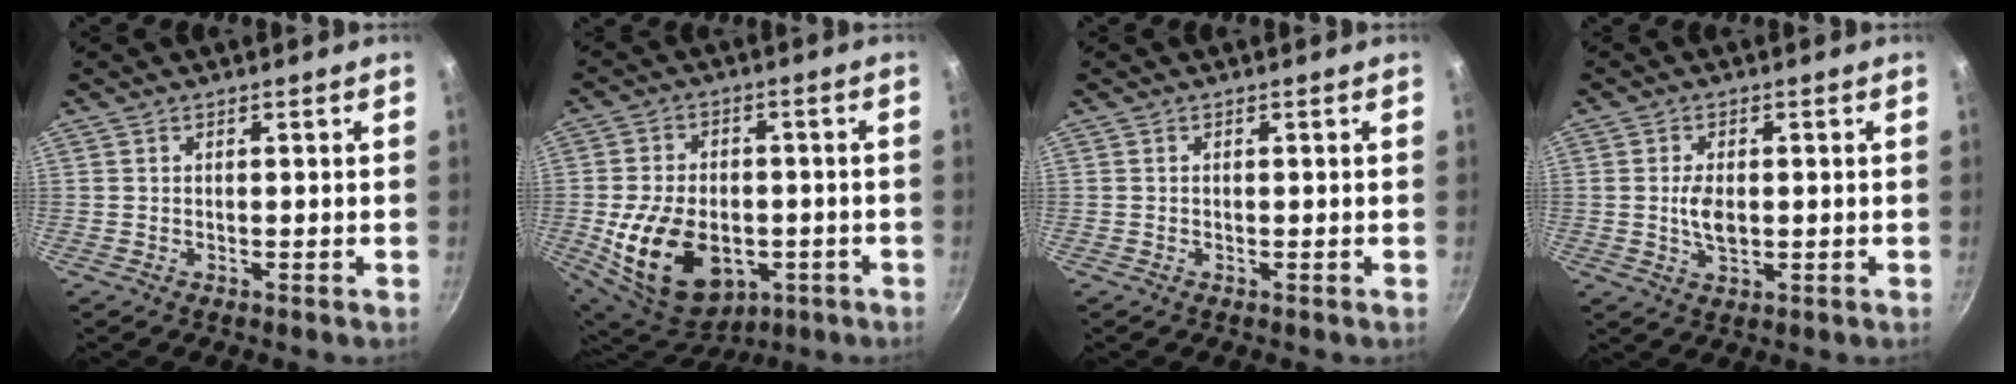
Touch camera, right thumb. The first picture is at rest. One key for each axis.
{"total": 19.3, "fx": -4.4, "fy": 13.2, "fz": 13.4, "tx": -0.224, "ty": 0.010, "tz": -0.053}
{"total": 0.0}
{"total": 4.6, "fx": 0.0, "fy": 2.7, "fz": 3.8, "tx": -0.071, "ty": -0.003, "tz": 0.002}